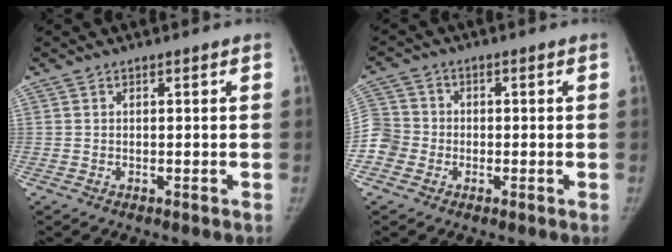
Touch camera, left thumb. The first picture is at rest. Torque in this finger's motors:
{"motor_torque": [-0.53, 1.87, -0.02, 0.07, 0.41]}